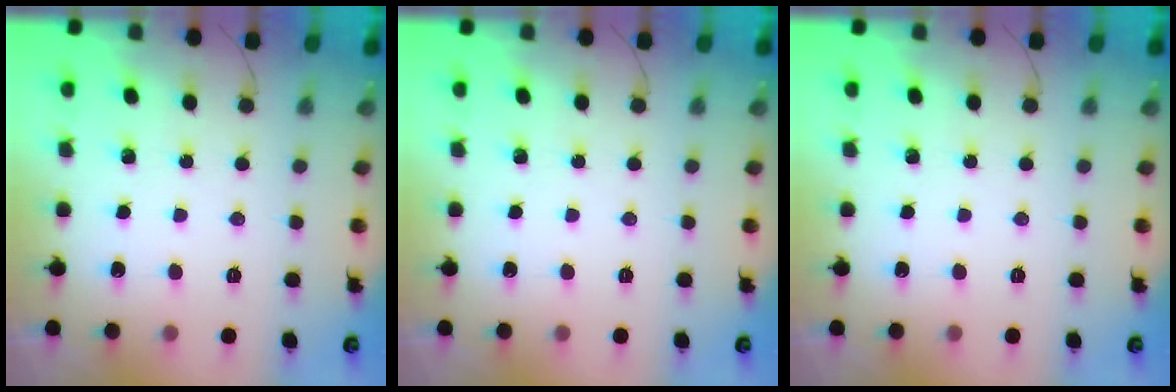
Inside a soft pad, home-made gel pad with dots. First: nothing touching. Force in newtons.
{"total": 0.0}
{"total": 0.0}